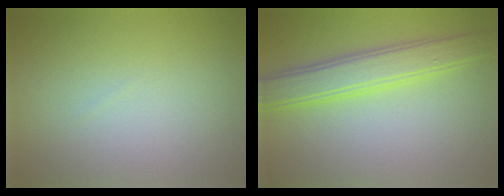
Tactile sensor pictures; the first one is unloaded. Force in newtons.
{"total": 4.5, "press": 4.5, "slide": 0.1}